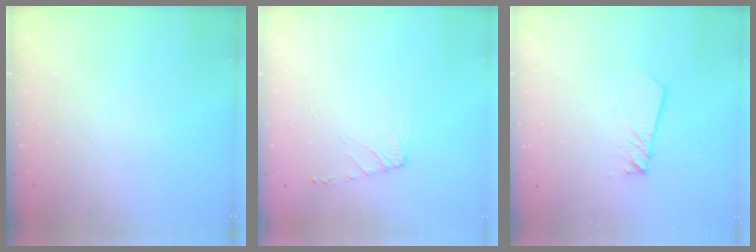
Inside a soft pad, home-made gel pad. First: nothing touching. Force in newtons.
{"total": 6.5, "press": 6.5, "slide": 0.8}
{"total": 2.4, "press": 2.4, "slide": 0.1}